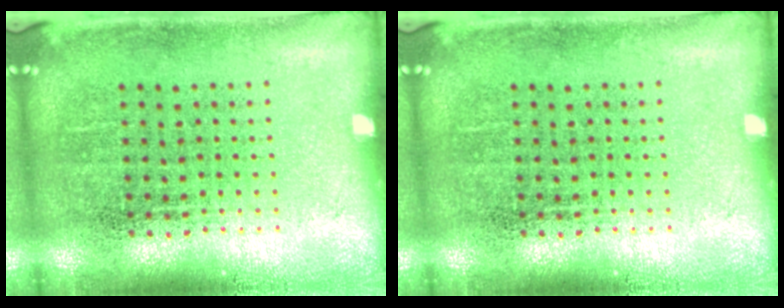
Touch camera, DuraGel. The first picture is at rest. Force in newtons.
{"total": 0.0}